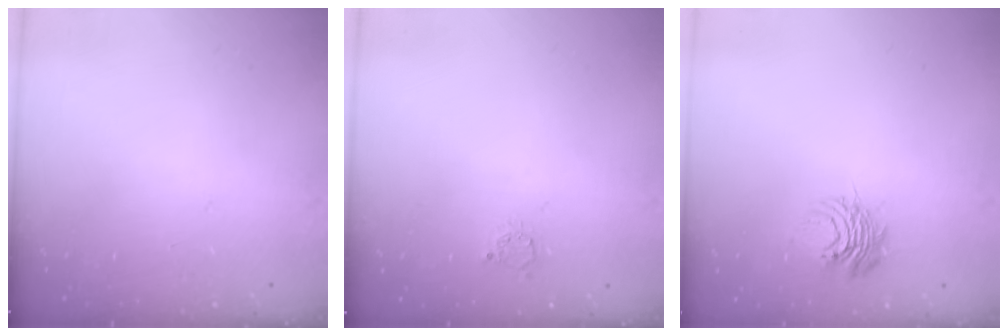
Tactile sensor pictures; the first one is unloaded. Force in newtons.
{"total": 2.7, "press": 2.7, "slide": 0.2}
{"total": 6.9, "press": 6.9, "slide": 0.5}